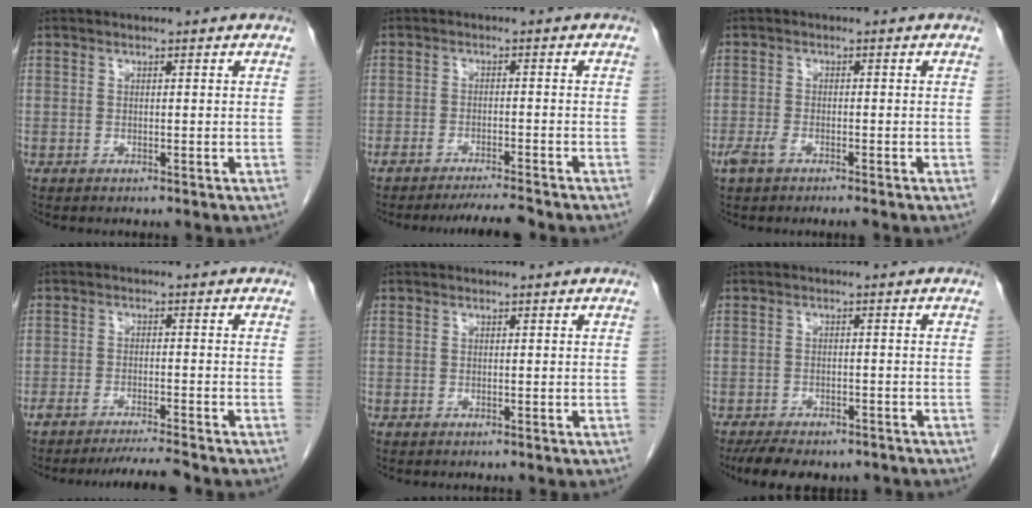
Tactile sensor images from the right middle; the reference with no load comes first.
{"total": 5.0, "force": [-4.6, -0.5, 1.7], "torque": [-0.022, -0.012, -0.075]}
{"total": 2.7, "force": [-1.8, 0.7, 1.9], "torque": [-0.043, -0.004, -0.035]}
{"total": 5.3, "force": [-4.9, -1.0, 1.7], "torque": [-0.021, -0.012, -0.080]}
{"total": 0.0}
{"total": 9.4, "force": [-7.6, 3.7, 4.3], "torque": [-0.062, 0.000, -0.104]}